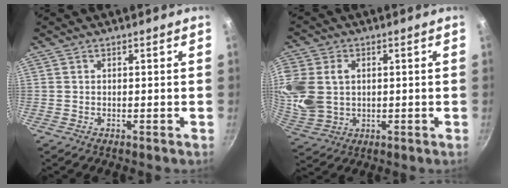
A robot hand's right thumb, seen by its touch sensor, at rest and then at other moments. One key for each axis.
{"total": 14.2, "fx": 2.0, "fy": 11.0, "fz": 8.8, "tx": -0.200, "ty": -0.003, "tz": 0.046}